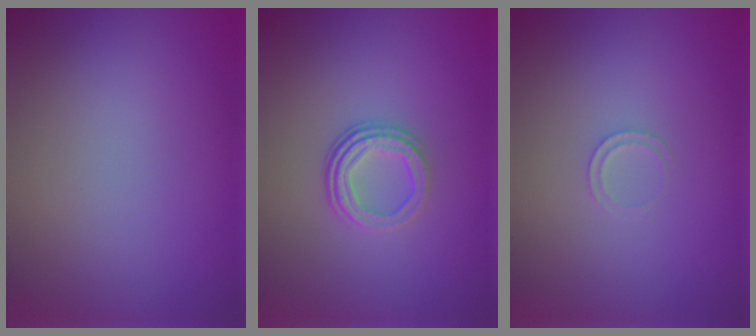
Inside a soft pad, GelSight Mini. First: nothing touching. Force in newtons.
{"total": 3.5, "press": 2.5, "slide": 2.5}
{"total": 0.9, "press": 0.9, "slide": 0.1}